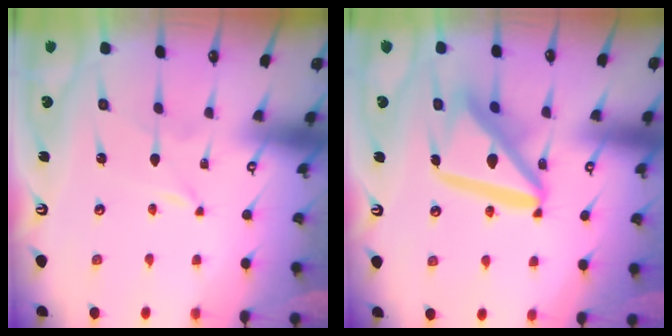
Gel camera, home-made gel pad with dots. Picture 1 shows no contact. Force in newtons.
{"total": 17.3, "press": 17.2, "slide": 2.1}